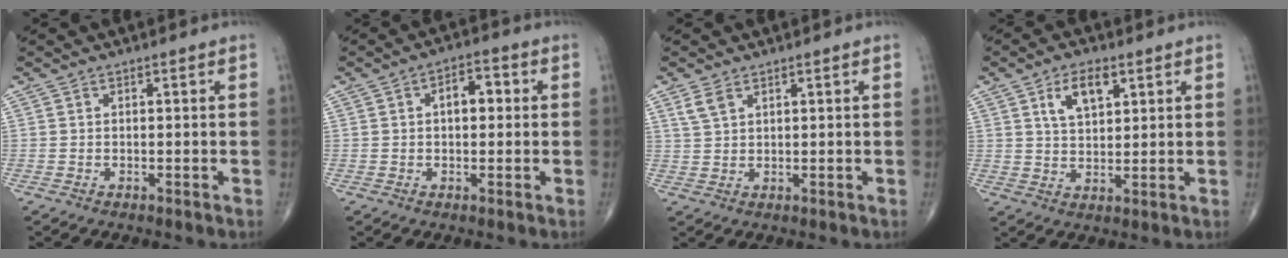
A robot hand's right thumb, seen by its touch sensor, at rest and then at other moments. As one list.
[{"total": 5.4, "force": [0.8, 3.0, 4.3], "torque": [-0.052, 0.015, 0.005]}, {"total": 2.8, "force": [1.8, 1.4, 1.6], "torque": [-0.035, 0.001, 0.044]}, {"total": 7.1, "force": [3.2, 3.6, 5.1], "torque": [-0.075, -0.012, 0.058]}]